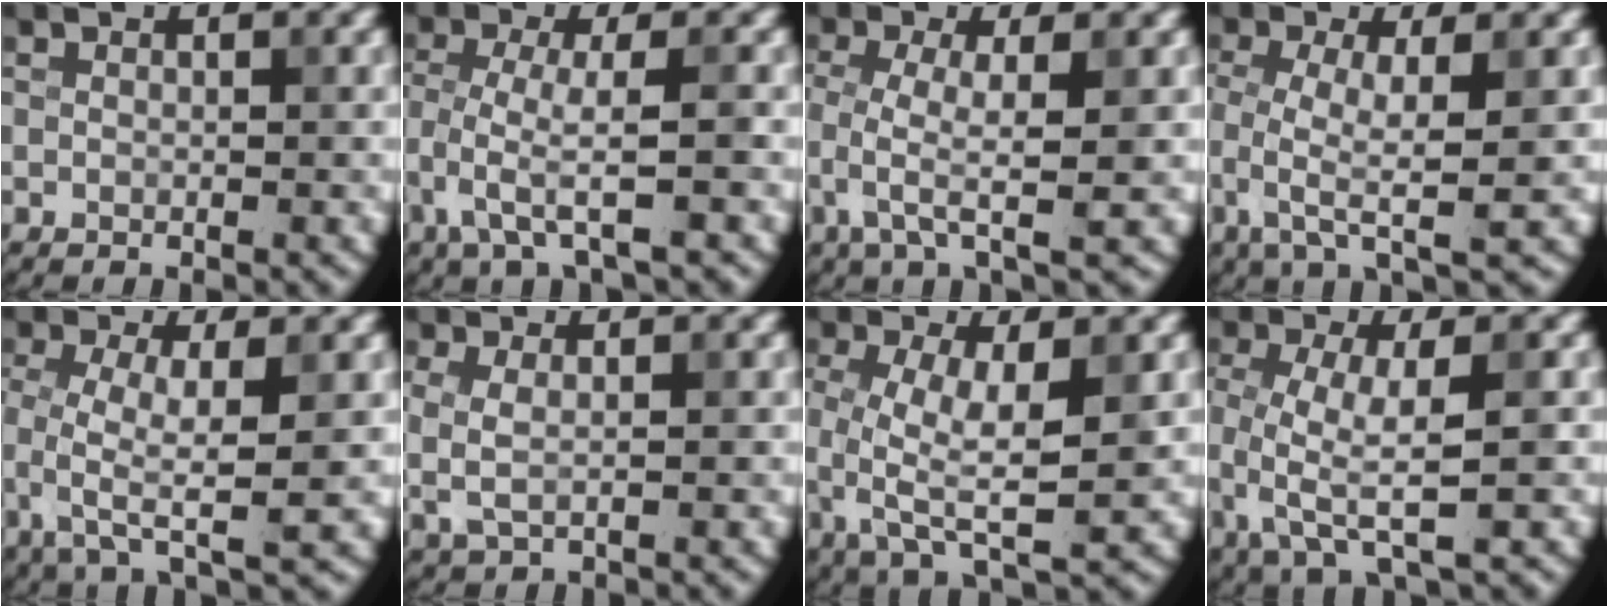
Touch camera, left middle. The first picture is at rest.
{"total": 4.0, "force": [-2.1, 0.7, 3.4], "torque": [-0.069, -0.004, -0.044]}
{"total": 3.9, "force": [-0.9, 0.9, 3.6], "torque": [-0.079, -0.005, -0.021]}
{"total": 4.9, "force": [-1.1, 1.4, 4.6], "torque": [-0.098, -0.006, -0.023]}
{"total": 5.4, "force": [-1.2, 1.7, 5.0], "torque": [-0.105, -0.007, -0.025]}
{"total": 2.0, "force": [0.1, 0.9, 1.8], "torque": [-0.042, -0.003, 0.001]}
{"total": 7.1, "force": [-0.3, 2.7, 6.6], "torque": [-0.134, -0.006, -0.006]}
{"total": 5.5, "force": [-1.1, 1.7, 5.1], "torque": [-0.108, -0.008, -0.020]}